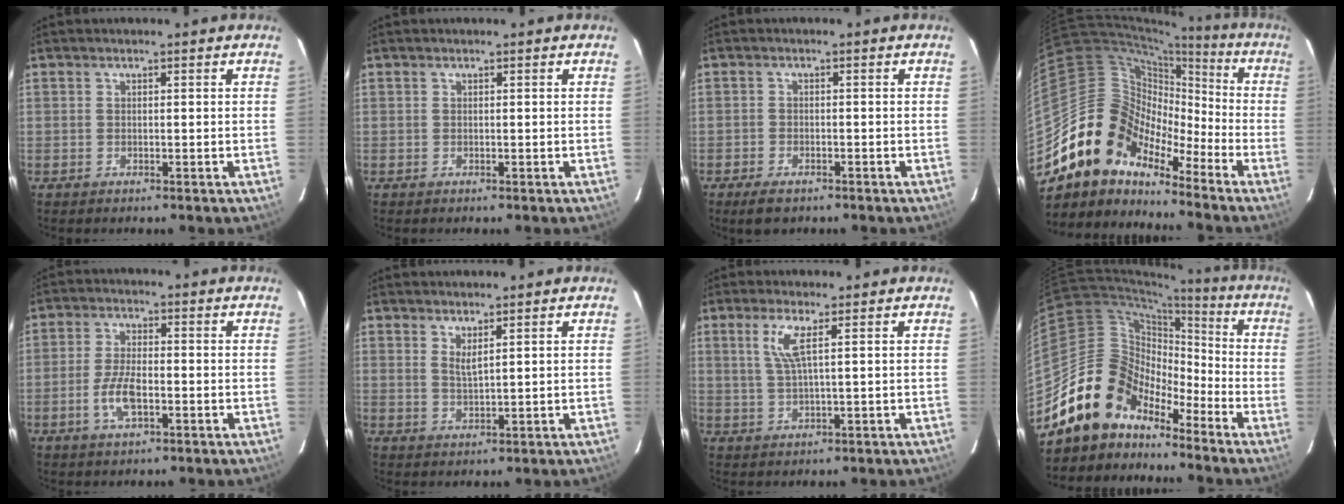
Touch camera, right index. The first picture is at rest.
{"total": 0.0}
{"total": 3.9, "force": [-2.9, 1.9, 1.8], "torque": [-0.049, -0.011, -0.049]}
{"total": 13.4, "force": [-10.2, 8.1, 3.2], "torque": [-0.062, 0.038, -0.209]}
{"total": 6.3, "force": [-2.3, 2.3, 5.4], "torque": [-0.114, 0.000, -0.044]}
{"total": 2.3, "force": [1.5, 0.2, 1.7], "torque": [-0.032, -0.005, 0.025]}
{"total": 4.3, "force": [1.7, 0.0, 3.9], "torque": [-0.082, -0.002, 0.037]}
{"total": 14.5, "force": [-11.5, 8.0, 3.8], "torque": [-0.075, 0.034, -0.215]}